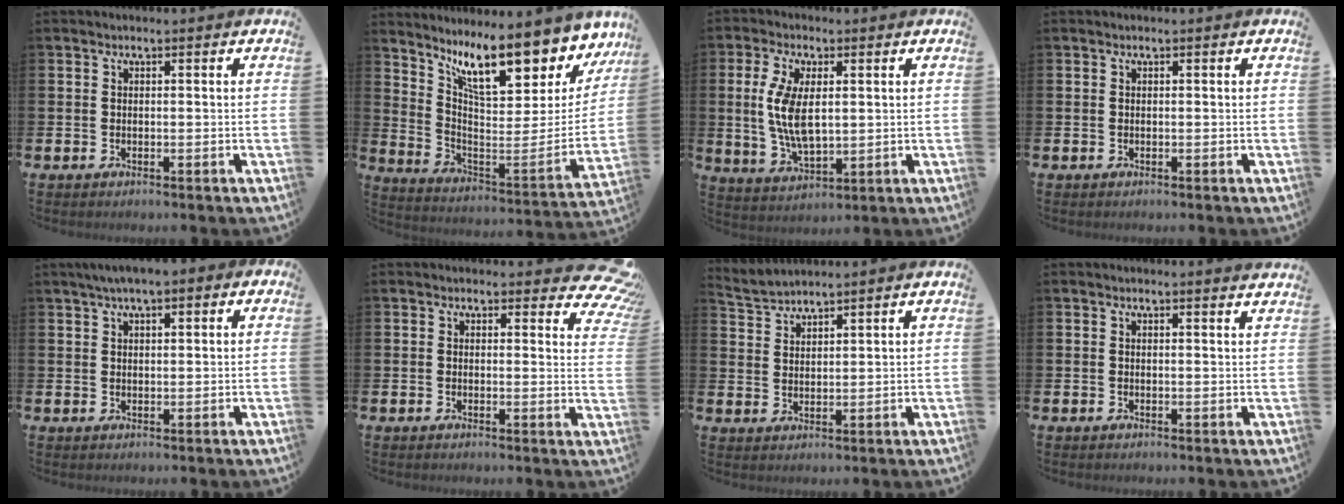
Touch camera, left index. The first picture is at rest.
{"total": 13.7, "force": [10.4, 4.6, 7.6], "torque": [-0.146, -0.083, 0.177]}
{"total": 7.6, "force": [1.4, 3.6, 6.5], "torque": [-0.134, 0.000, 0.020]}
{"total": 0.0}
{"total": 3.3, "force": [2.2, 1.1, 2.2], "torque": [-0.045, 0.005, 0.039]}
{"total": 3.5, "force": [2.9, 1.4, 1.2], "torque": [-0.008, -0.020, 0.047]}
{"total": 2.9, "force": [2.9, 0.0, -0.4], "torque": [-0.009, -0.014, 0.055]}
{"total": 0.9, "force": [0.9, -0.2, 0.0], "torque": [0.010, -0.007, 0.014]}